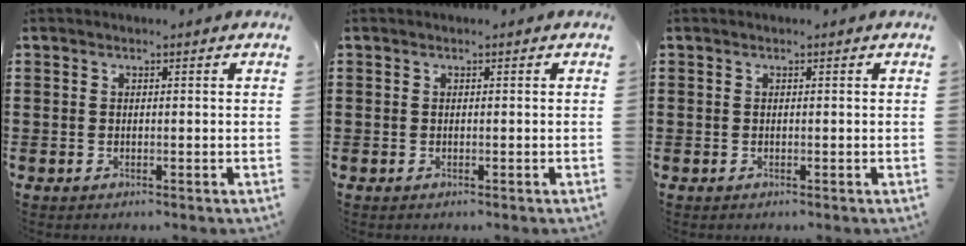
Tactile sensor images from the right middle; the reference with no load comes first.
{"total": 0.0}
{"total": 0.0}